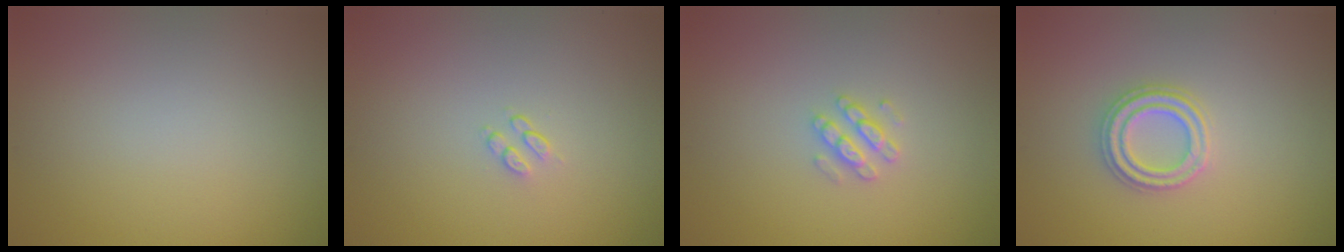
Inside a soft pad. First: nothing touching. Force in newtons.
{"total": 0.9, "press": 0.6, "slide": 0.7}
{"total": 1.9, "press": 1.9, "slide": 0.3}
{"total": 2.6, "press": 2.6, "slide": 0.4}